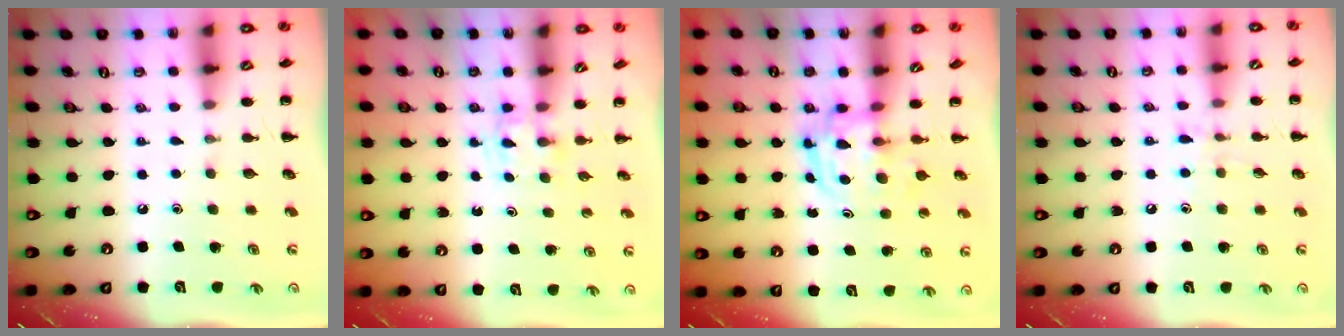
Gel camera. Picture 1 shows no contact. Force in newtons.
{"total": 1.7, "press": 1.4, "slide": 0.9}
{"total": 2.7, "press": 2.7, "slide": 0.3}
{"total": 7.0, "press": 6.8, "slide": 1.9}